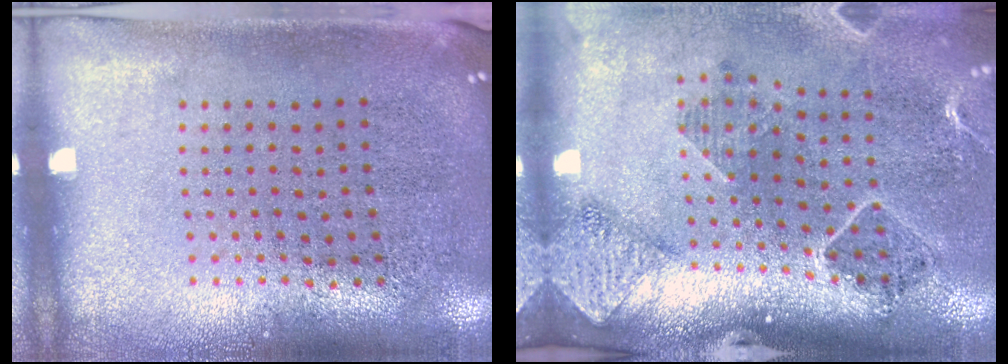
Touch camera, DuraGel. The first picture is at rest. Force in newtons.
{"total": 1.6, "press": 1.6, "slide": 0.2}